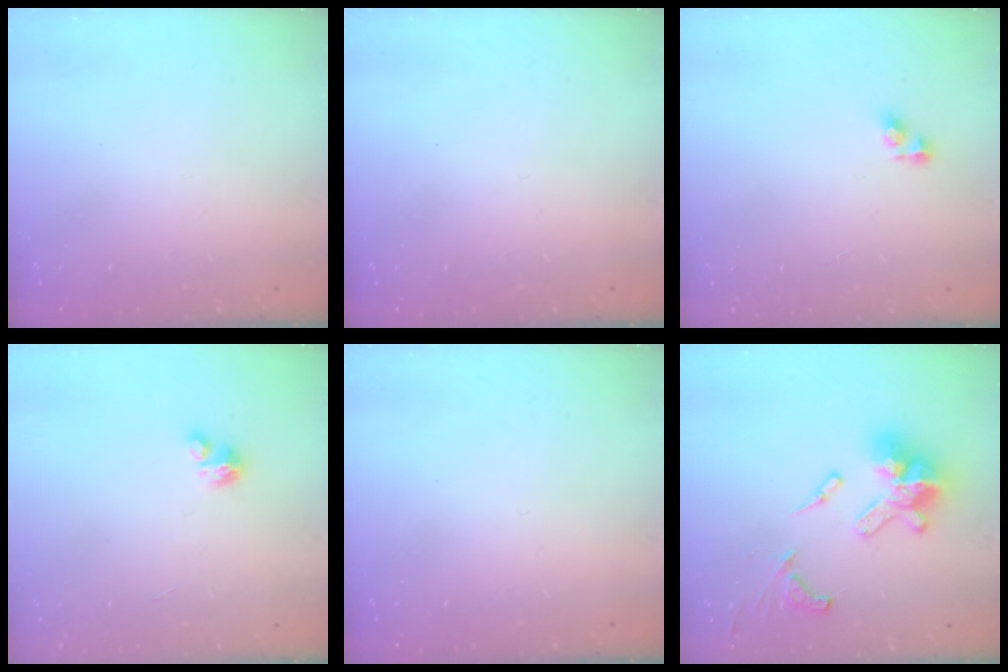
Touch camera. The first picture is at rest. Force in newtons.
{"total": 0.0}
{"total": 5.0, "press": 5.0, "slide": 0.5}
{"total": 2.4, "press": 2.4, "slide": 0.1}
{"total": 0.0}
{"total": 17.1, "press": 17.0, "slide": 2.1}